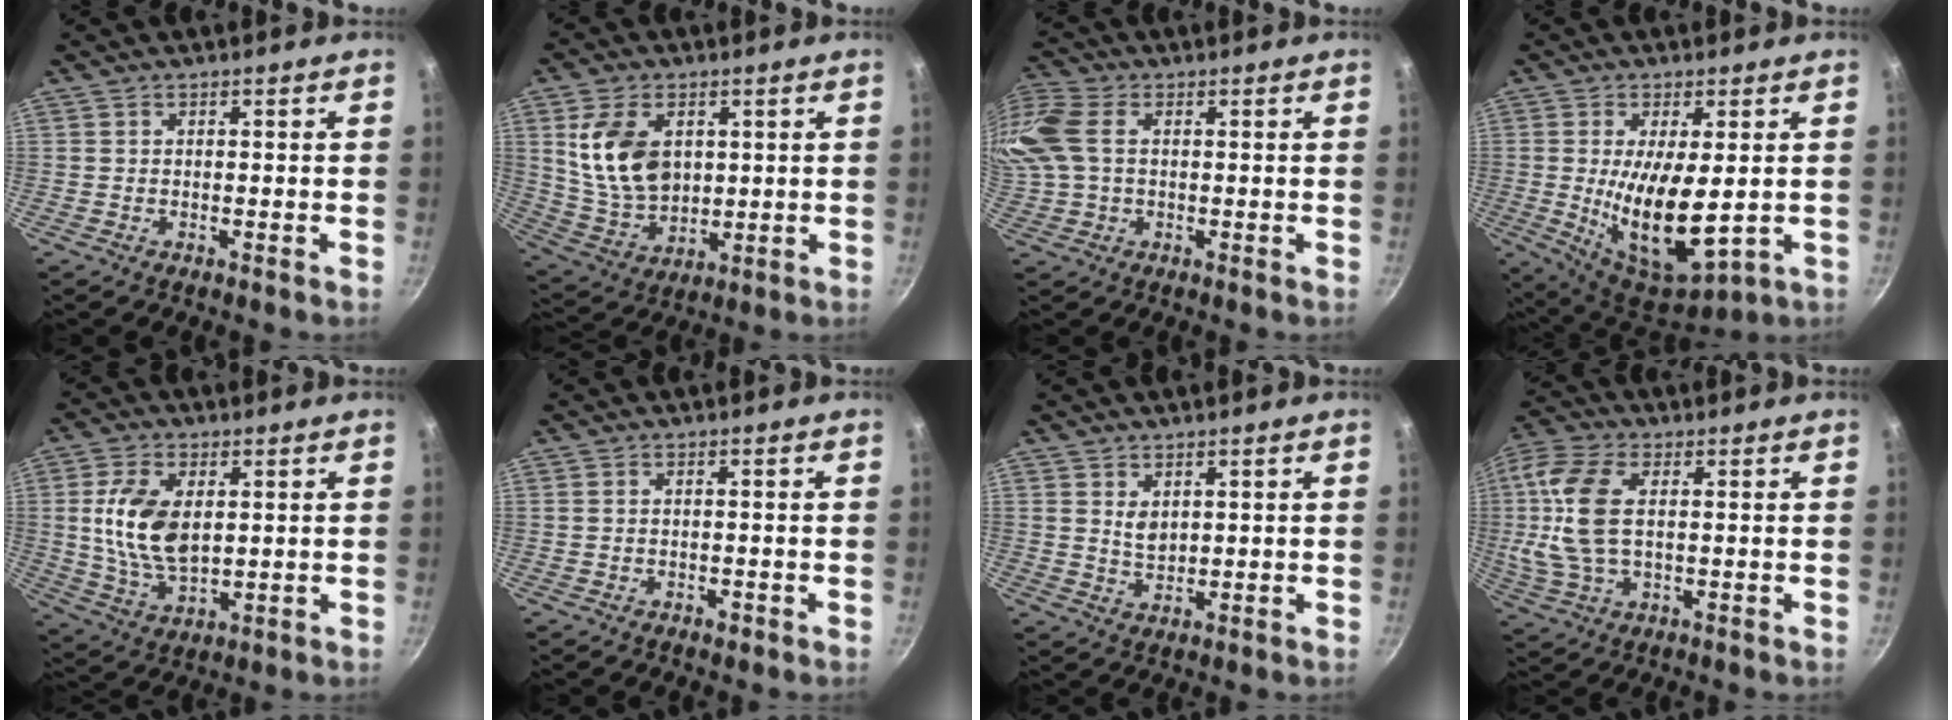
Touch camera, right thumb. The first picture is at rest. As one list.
[{"total": 13.9, "force": [3.1, 9.5, 9.7], "torque": [-0.163, -0.023, 0.072]}, {"total": 13.9, "force": [2.0, 9.5, 9.9], "torque": [-0.236, 0.025, 0.031]}, {"total": 15.2, "force": [-0.7, 6.1, 13.9], "torque": [-0.232, -0.017, 0.007]}, {"total": 12.6, "force": [2.0, 7.2, 10.0], "torque": [-0.182, -0.013, 0.043]}, {"total": 1.3, "force": [-0.7, 0.6, 0.9], "torque": [-0.018, 0.005, -0.009]}, {"total": 3.3, "force": [1.4, 2.1, 2.2], "torque": [-0.034, -0.011, 0.028]}, {"total": 13.1, "force": [1.3, 6.9, 11.1], "torque": [-0.237, 0.011, 0.018]}]